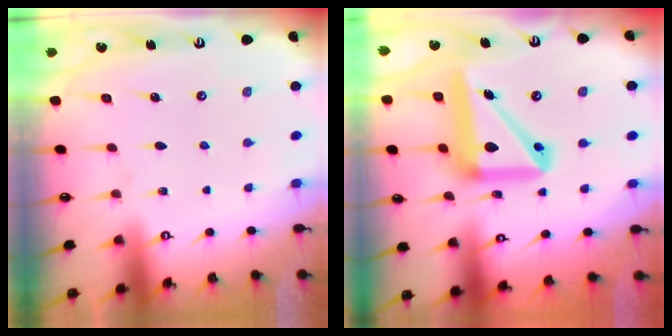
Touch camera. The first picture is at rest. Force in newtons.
{"total": 17.2, "press": 17.0, "slide": 2.7}